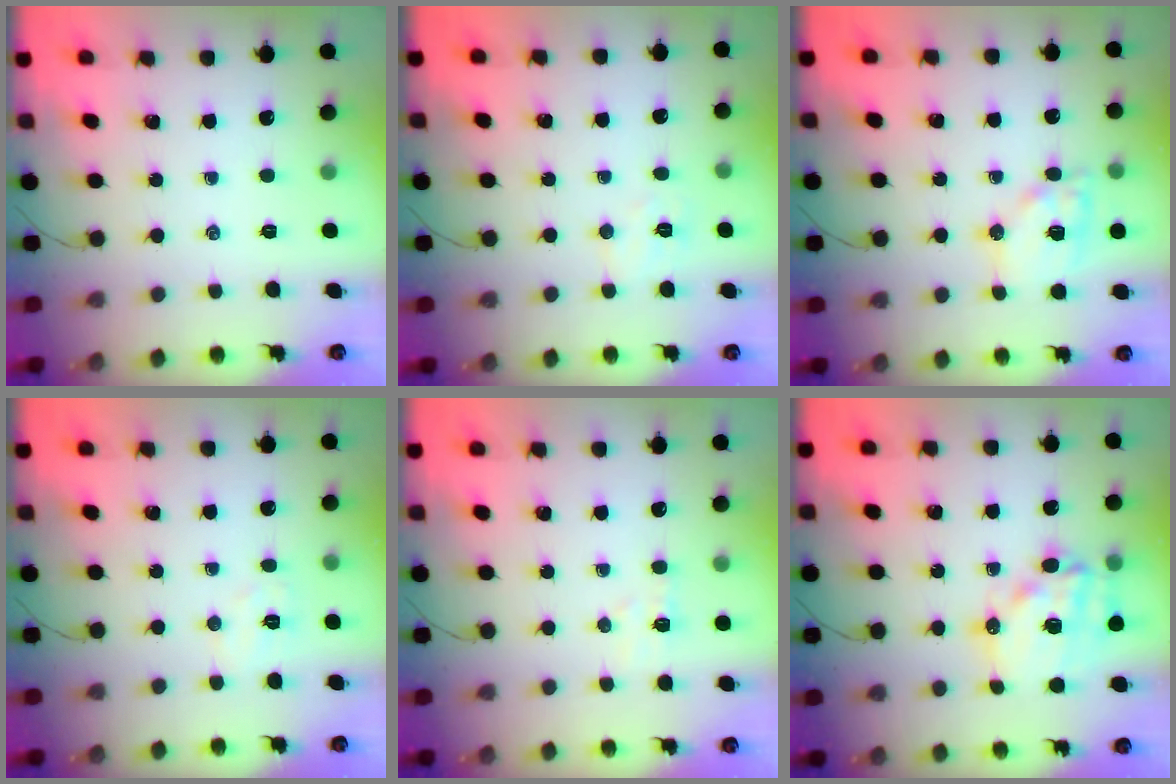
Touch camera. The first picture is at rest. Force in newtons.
{"total": 5.3, "press": 5.2, "slide": 1.1}
{"total": 12.3, "press": 12.1, "slide": 1.8}
{"total": 4.3, "press": 4.1, "slide": 1.0}
{"total": 5.0, "press": 4.8, "slide": 1.3}
{"total": 16.3, "press": 15.9, "slide": 3.7}